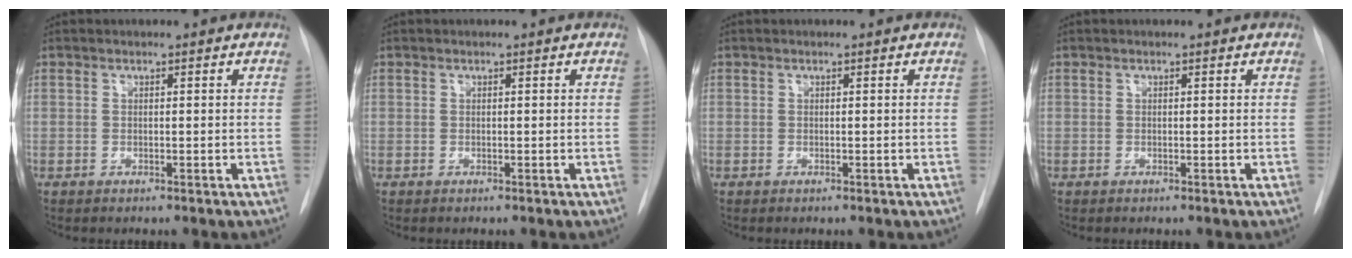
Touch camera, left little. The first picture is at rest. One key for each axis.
{"total": 0.0}
{"total": 0.0}
{"total": 0.0}